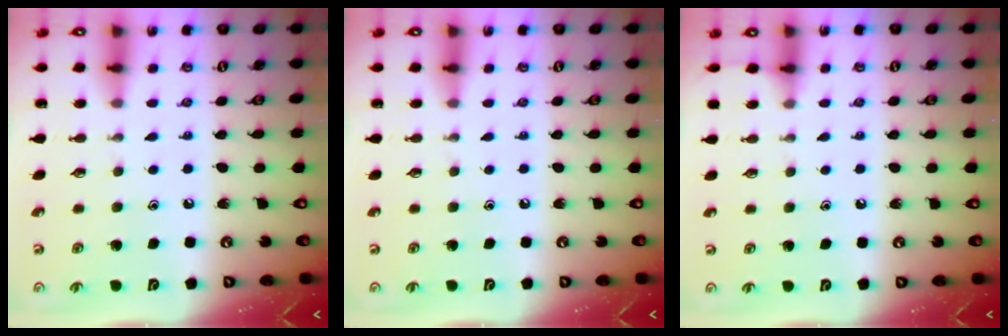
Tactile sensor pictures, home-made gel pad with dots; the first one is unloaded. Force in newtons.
{"total": 0.0}
{"total": 2.9, "press": 2.9, "slide": 0.4}